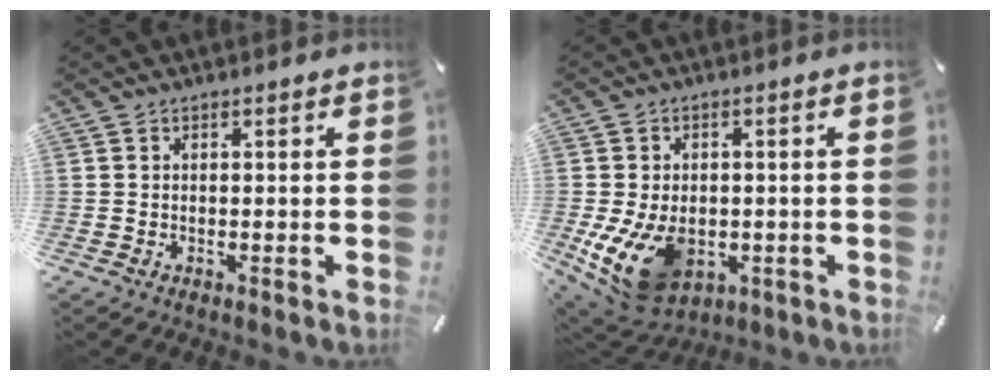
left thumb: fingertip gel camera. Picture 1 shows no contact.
{"total": 13.0, "force": [-3.2, 9.3, 8.5], "torque": [-0.159, 0.005, -0.050]}